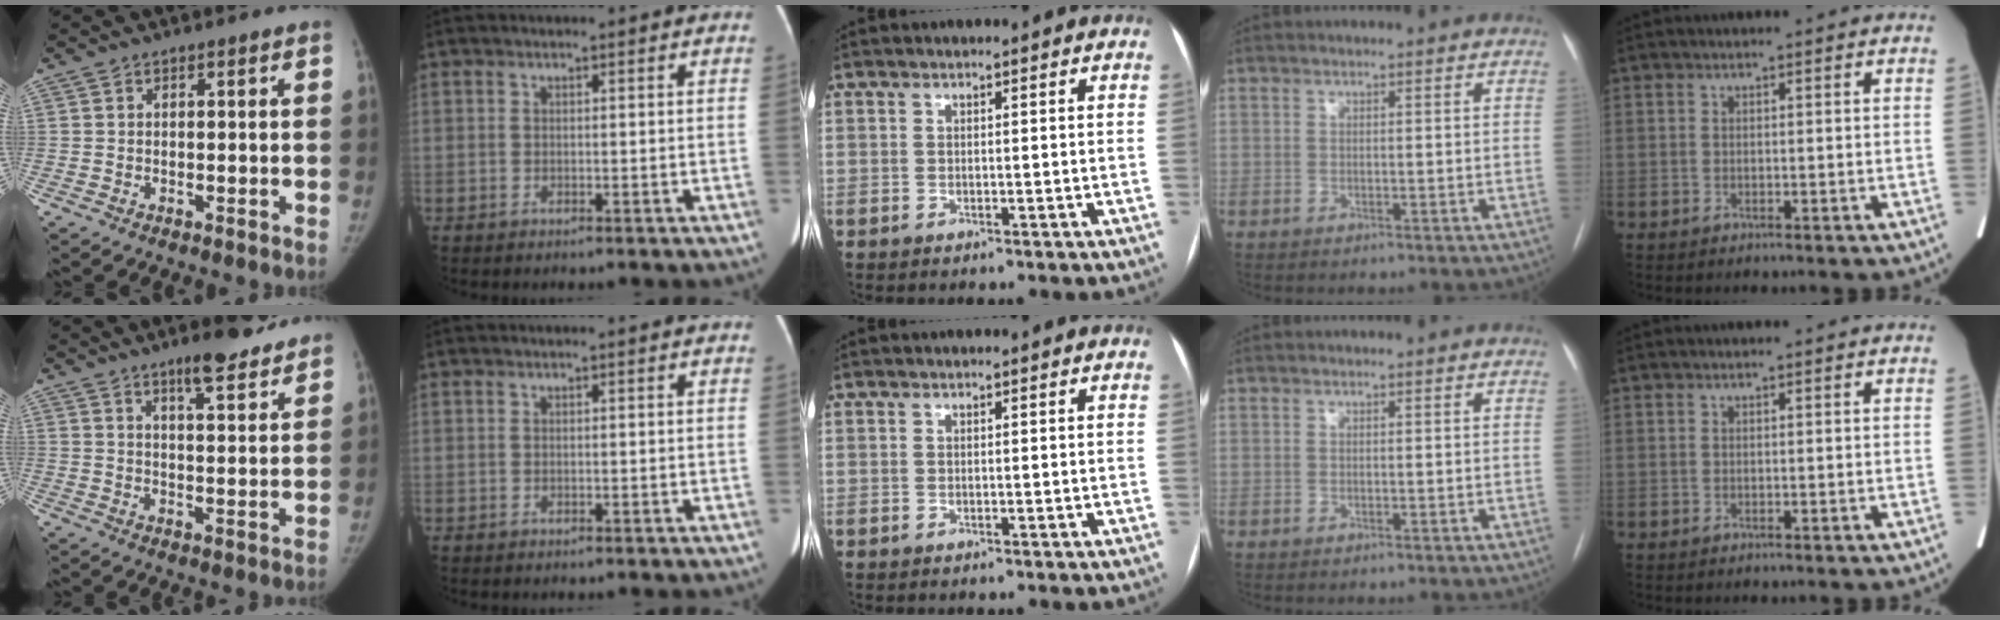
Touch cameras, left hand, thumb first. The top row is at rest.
{"thumb": {"total": 8.8, "force": [6.6, 2.0, 5.3], "torque": [-0.055, -0.041, 0.098]}}